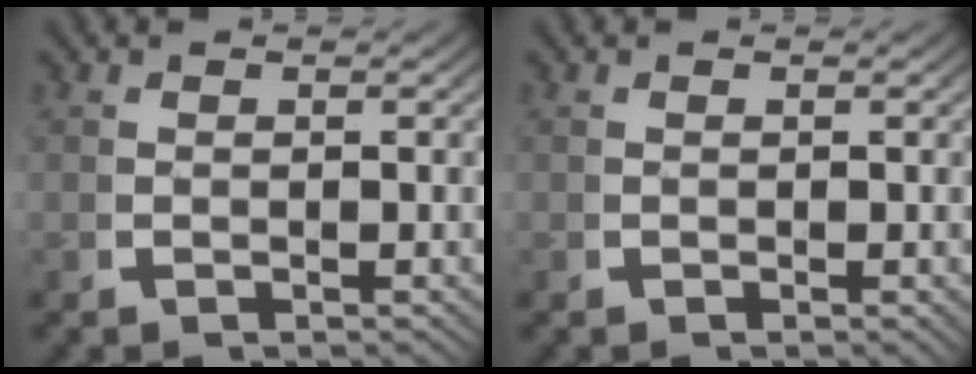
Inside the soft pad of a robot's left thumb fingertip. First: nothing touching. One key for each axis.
{"total": 0.0}